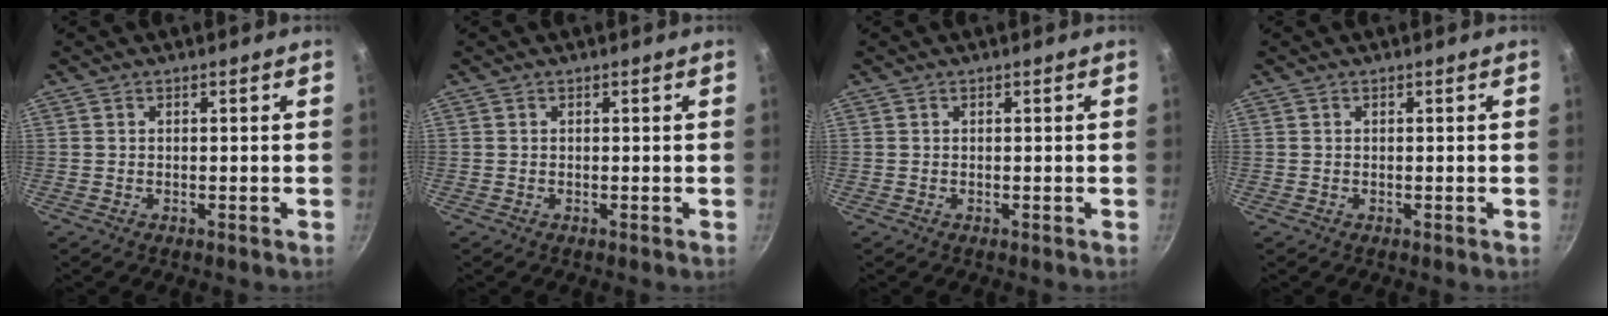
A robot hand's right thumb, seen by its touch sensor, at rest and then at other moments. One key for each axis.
{"total": 0.0}
{"total": 0.0}
{"total": 0.0}